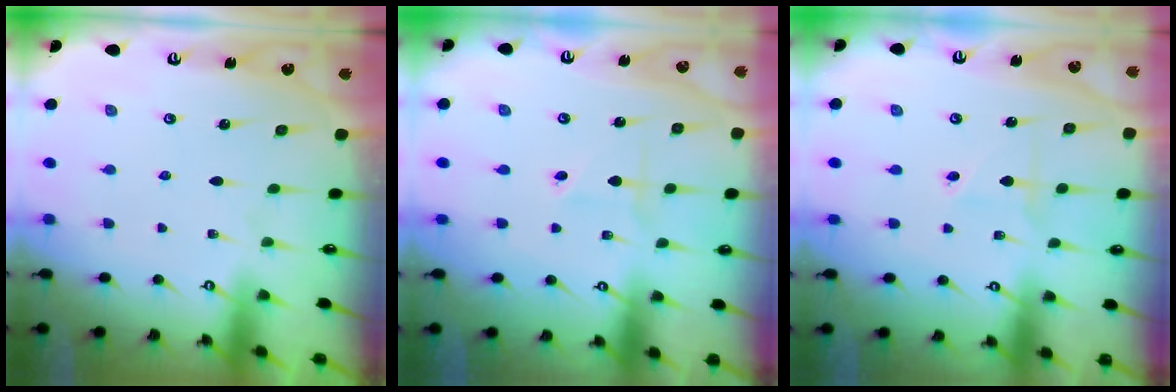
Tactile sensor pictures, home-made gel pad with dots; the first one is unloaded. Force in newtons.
{"total": 2.0, "press": 1.7, "slide": 1.0}
{"total": 3.4, "press": 3.4, "slide": 0.4}